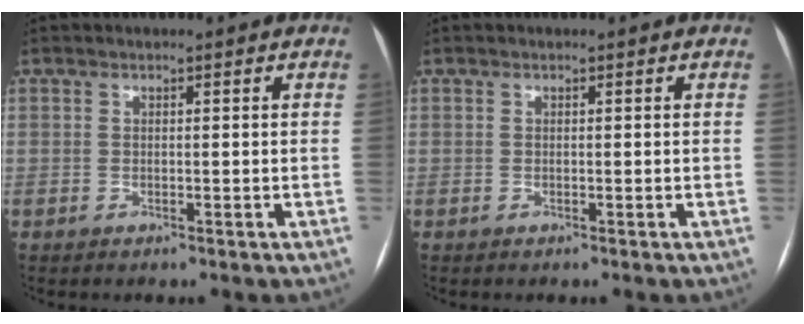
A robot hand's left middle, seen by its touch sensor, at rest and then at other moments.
{"total": 0.0}